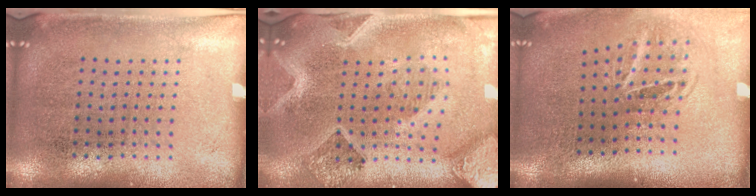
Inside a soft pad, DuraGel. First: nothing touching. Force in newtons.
{"total": 3.3, "press": 2.8, "slide": 1.8}
{"total": 1.9, "press": 1.3, "slide": 1.4}